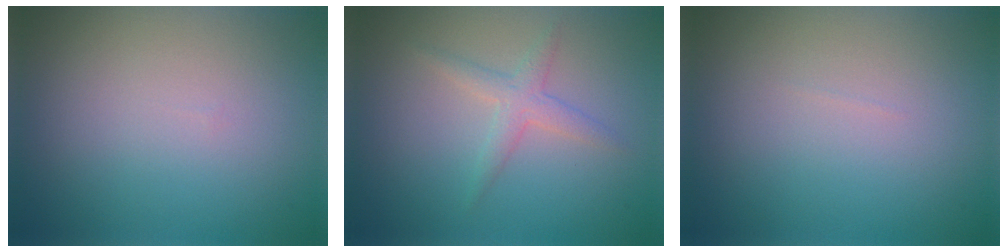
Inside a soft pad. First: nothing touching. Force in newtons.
{"total": 1.9, "press": 1.9, "slide": 0.0}
{"total": 0.0}